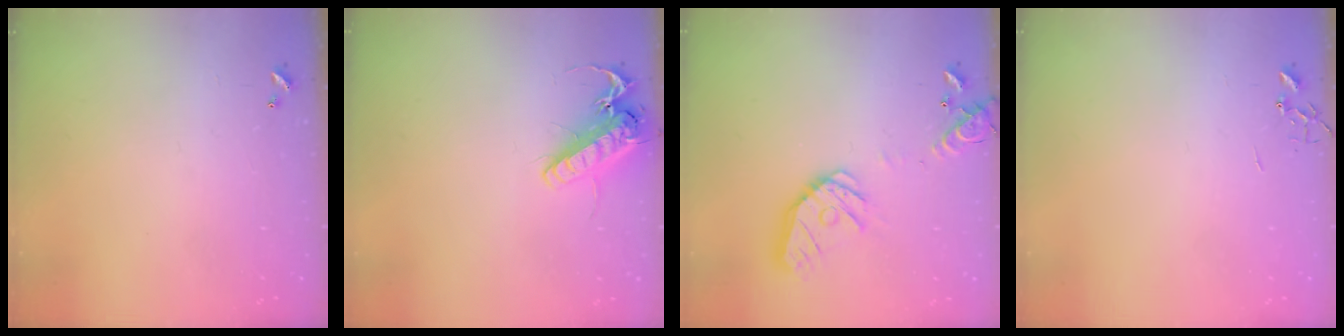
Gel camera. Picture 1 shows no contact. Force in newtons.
{"total": 14.6, "press": 14.4, "slide": 2.6}
{"total": 16.9, "press": 16.7, "slide": 3.0}
{"total": 0.0}